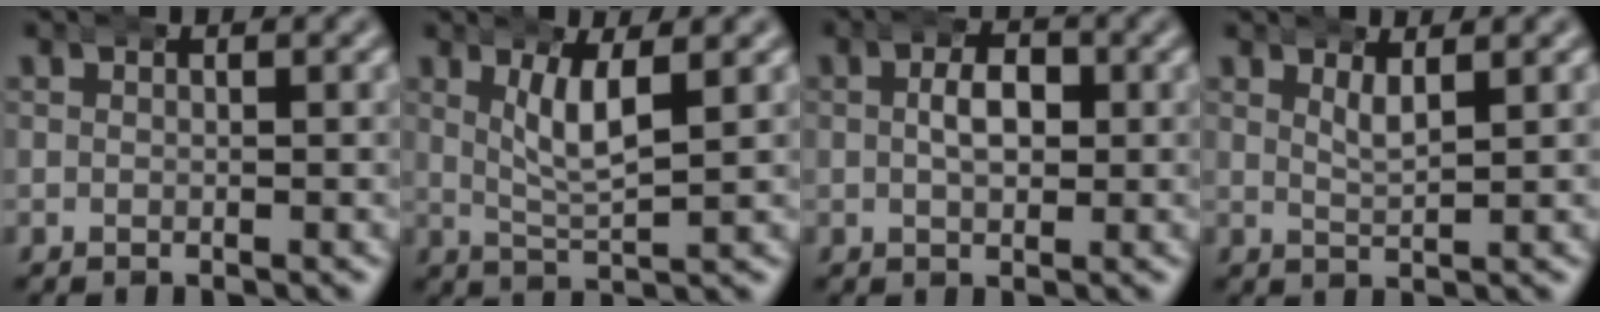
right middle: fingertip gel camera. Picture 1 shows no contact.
{"total": 3.7, "force": [1.5, 0.7, 3.3], "torque": [-0.064, -0.008, 0.034]}
{"total": 3.4, "force": [0.1, 1.8, 2.9], "torque": [-0.029, 0.011, -0.005]}
{"total": 2.0, "force": [1.5, 0.1, 1.4], "torque": [-0.028, -0.007, 0.032]}